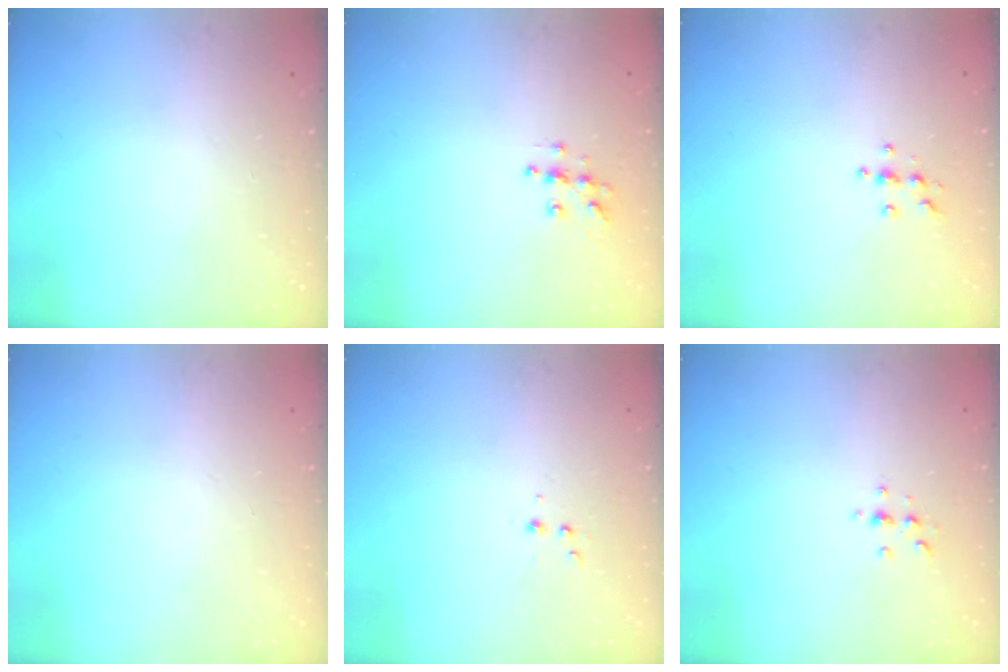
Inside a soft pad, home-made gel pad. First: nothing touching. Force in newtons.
{"total": 5.7, "press": 5.7, "slide": 0.4}
{"total": 3.6, "press": 3.6, "slide": 0.4}
{"total": 0.0}
{"total": 2.9, "press": 2.7, "slide": 1.1}
{"total": 2.3, "press": 2.3, "slide": 0.2}